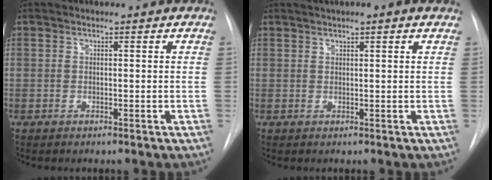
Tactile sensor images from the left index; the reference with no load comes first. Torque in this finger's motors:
{"motor_torque": [0.37, -0.72, -0.04, 0.02]}